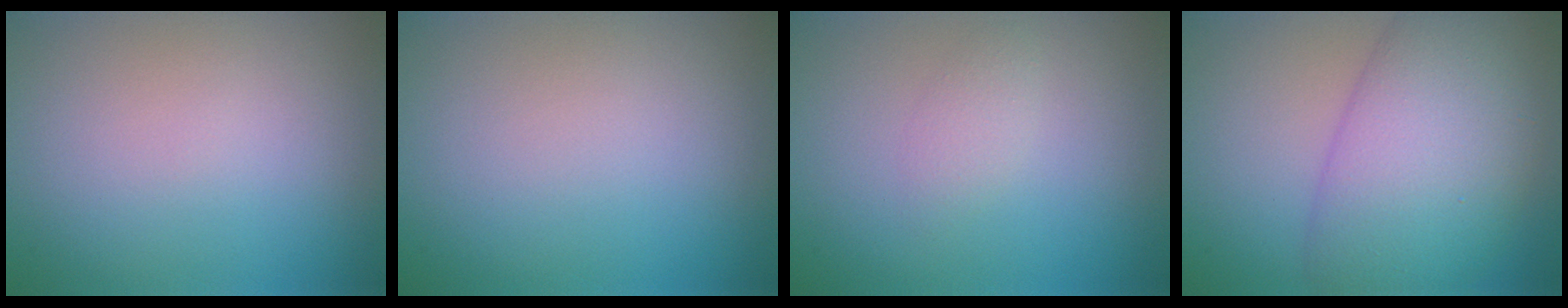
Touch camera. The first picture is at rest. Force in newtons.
{"total": 0.0}
{"total": 1.2, "press": 1.2, "slide": 0.1}
{"total": 10.5, "press": 10.5, "slide": 0.3}